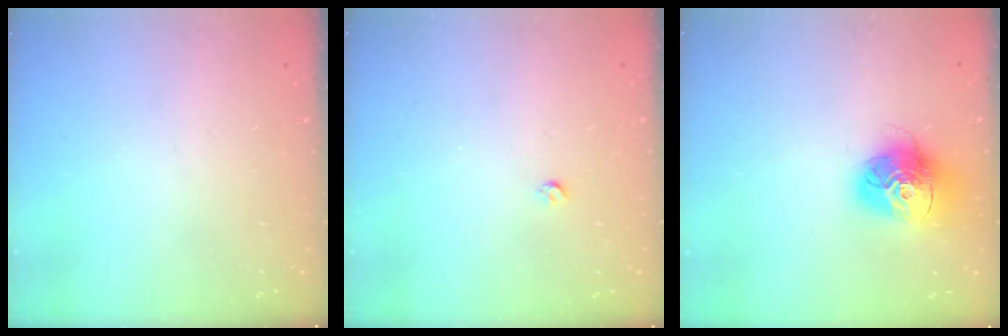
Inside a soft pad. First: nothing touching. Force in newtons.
{"total": 2.8, "press": 2.8, "slide": 0.5}
{"total": 16.1, "press": 16.0, "slide": 1.5}